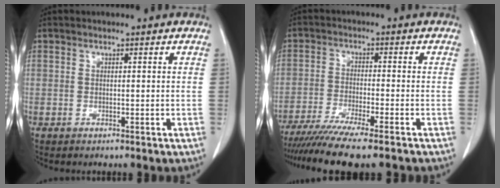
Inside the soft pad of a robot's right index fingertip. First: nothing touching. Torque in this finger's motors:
{"motor_torque": [1.07, -1.07, 0.69, 0.17]}